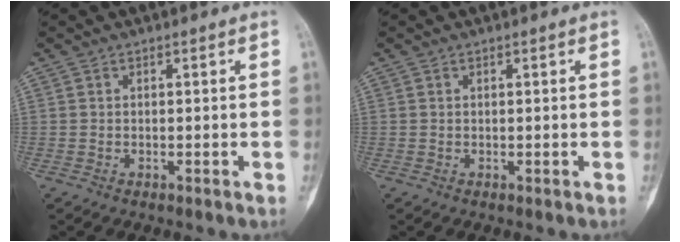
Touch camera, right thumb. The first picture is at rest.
{"total": 0.0}